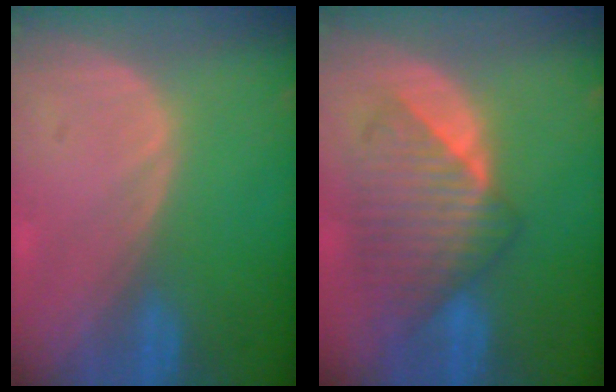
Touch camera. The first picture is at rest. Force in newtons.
{"total": 8.6, "press": 8.1, "slide": 2.7}